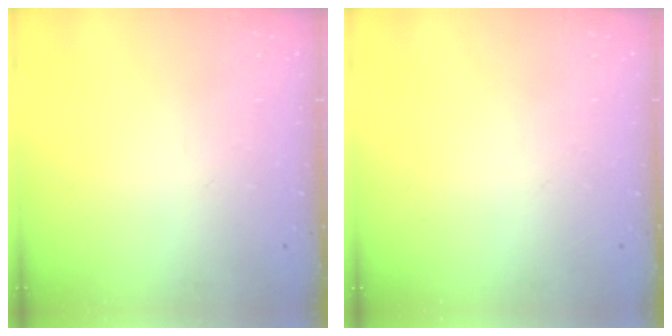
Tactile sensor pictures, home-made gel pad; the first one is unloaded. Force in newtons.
{"total": 0.0}